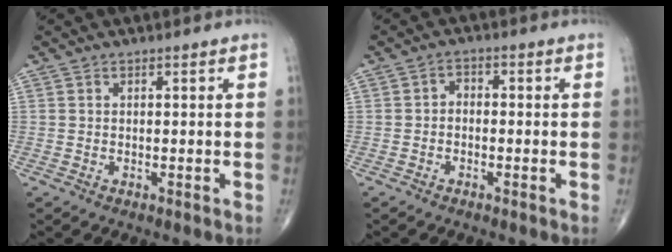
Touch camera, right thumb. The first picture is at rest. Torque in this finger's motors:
{"motor_torque": [-0.15, 0.03, -0.01, 0.07, 0.04]}